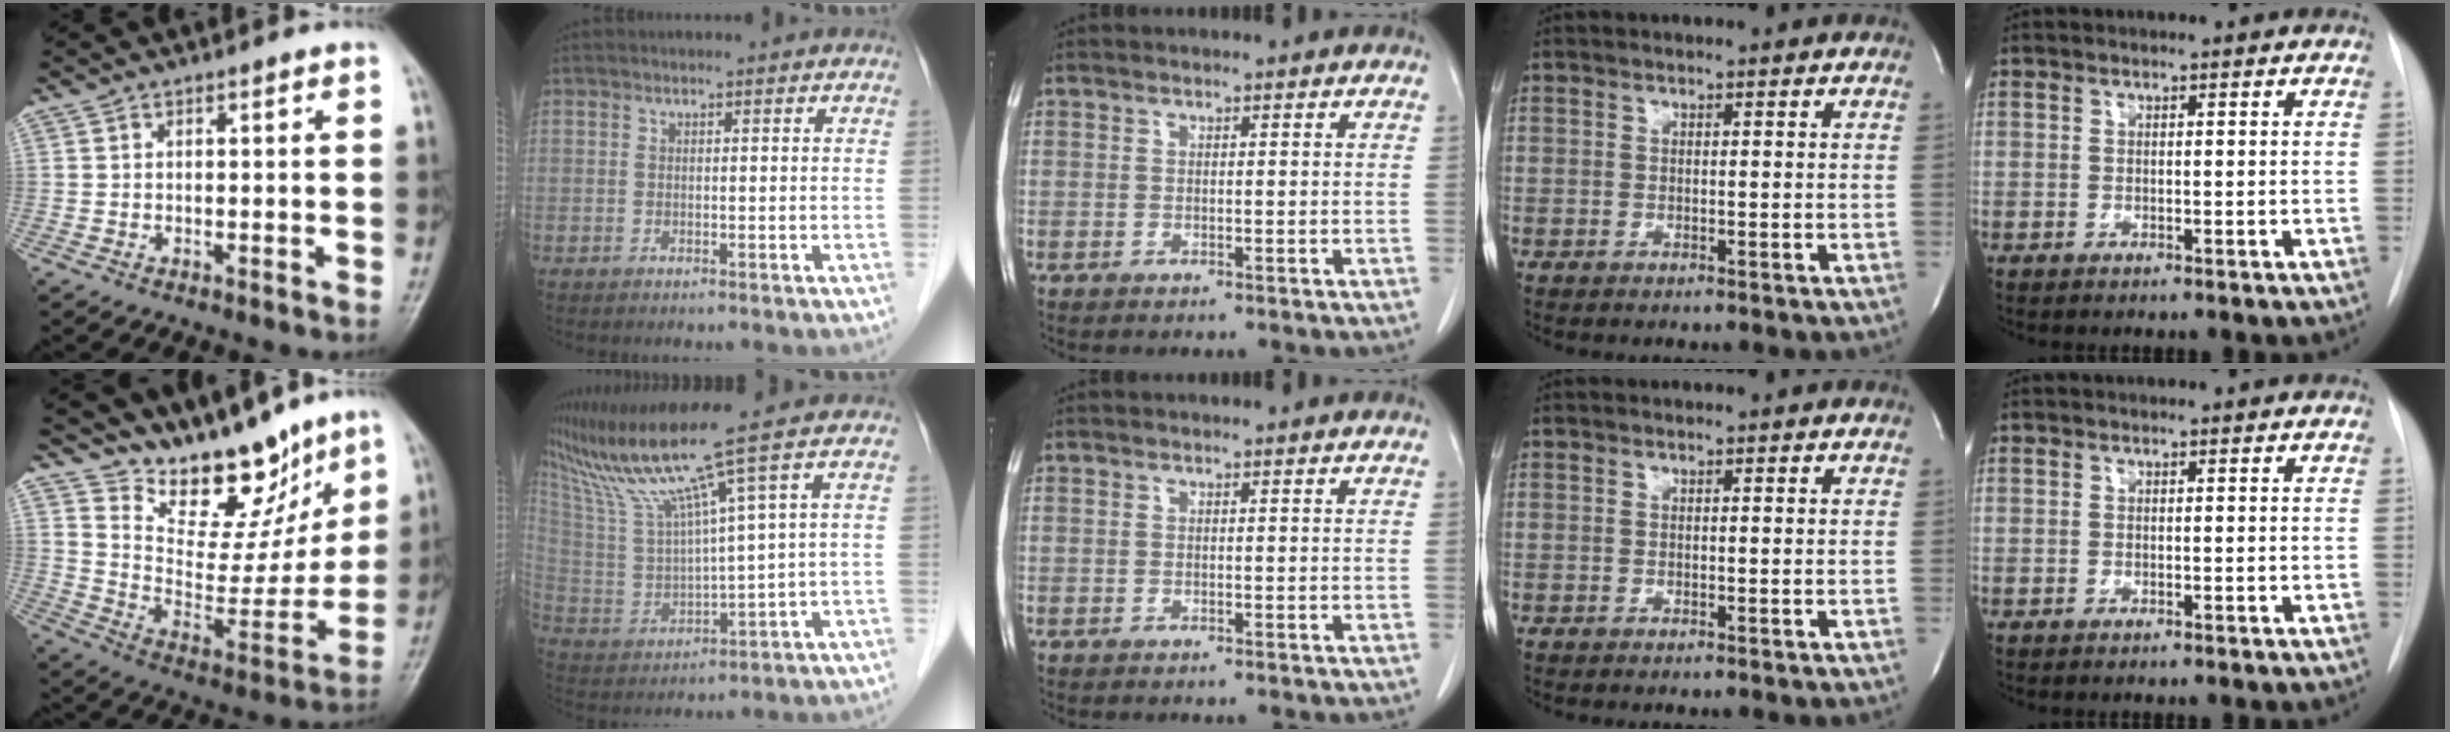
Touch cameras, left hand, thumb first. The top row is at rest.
{"thumb": {"total": 18.3, "force": [14.1, 8.0, 8.6], "torque": [-0.071, -0.084, 0.233]}, "index": {"total": 12.5, "force": [8.8, -2.9, 8.4], "torque": [-0.162, 0.000, 0.171]}}